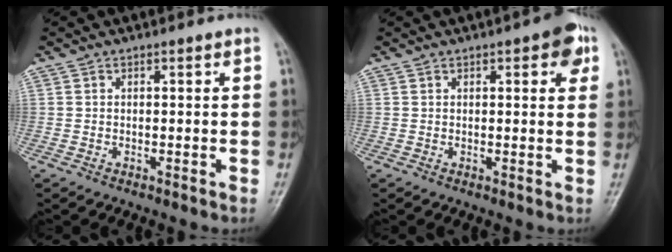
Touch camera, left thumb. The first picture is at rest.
{"total": 5.0, "force": [2.3, 1.8, 4.1], "torque": [-0.035, -0.003, 0.019]}